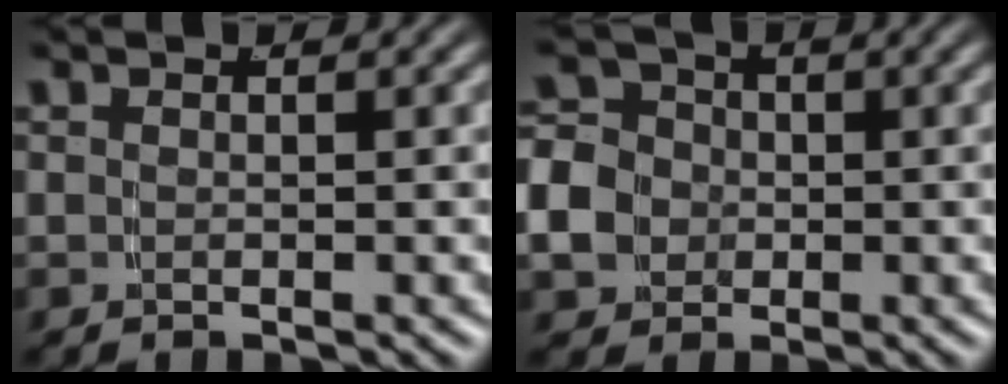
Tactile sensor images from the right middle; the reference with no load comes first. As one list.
[{"total": 7.7, "force": [-0.5, 6.8, 3.5], "torque": [-0.077, -0.017, -0.013]}]